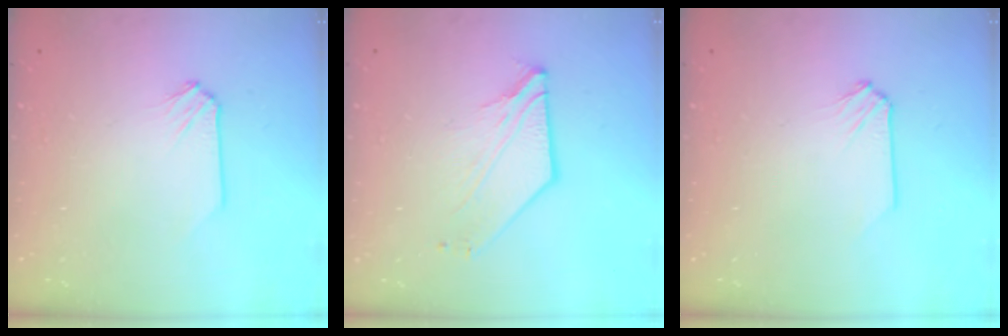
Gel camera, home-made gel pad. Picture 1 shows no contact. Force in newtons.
{"total": 6.0, "press": 6.0, "slide": 0.7}
{"total": 0.0}